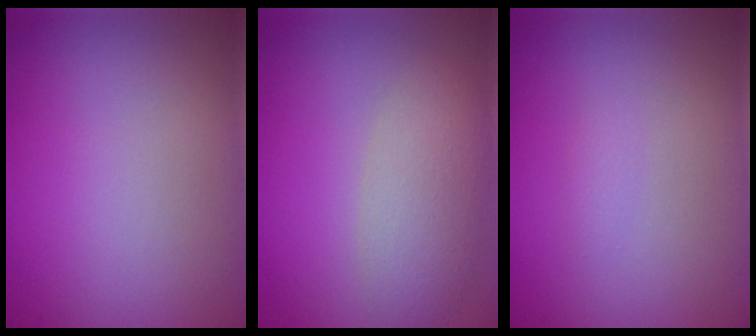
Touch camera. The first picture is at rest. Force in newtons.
{"total": 3.8, "press": 3.8, "slide": 0.3}
{"total": 0.6, "press": 0.6, "slide": 0.0}